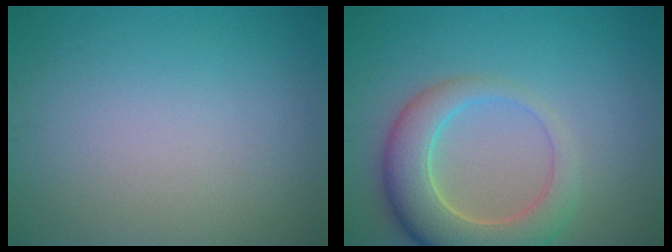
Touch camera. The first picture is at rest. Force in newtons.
{"total": 6.8, "press": 6.8, "slide": 0.8}